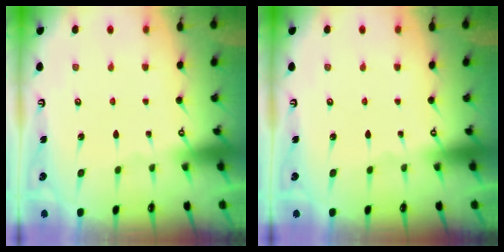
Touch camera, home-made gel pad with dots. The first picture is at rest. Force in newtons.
{"total": 0.0}